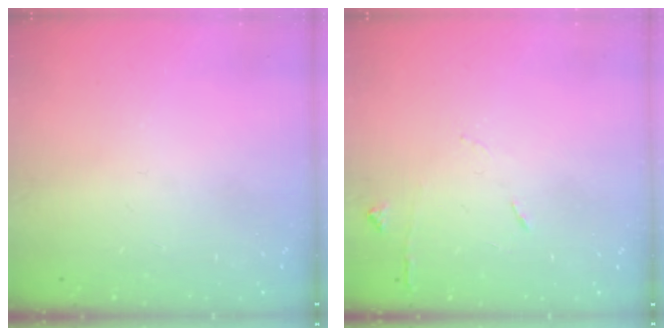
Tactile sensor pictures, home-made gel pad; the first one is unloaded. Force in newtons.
{"total": 6.2, "press": 6.1, "slide": 0.8}